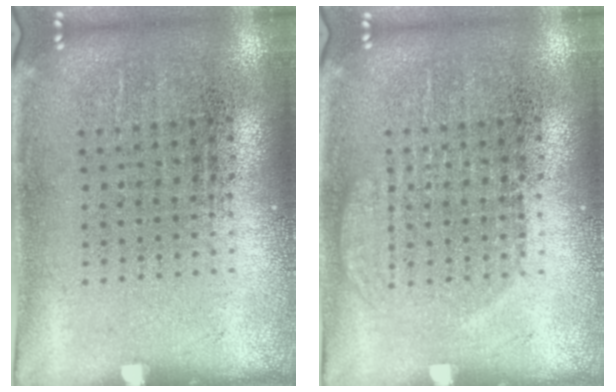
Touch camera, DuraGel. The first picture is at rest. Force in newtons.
{"total": 1.6, "press": 1.5, "slide": 0.4}